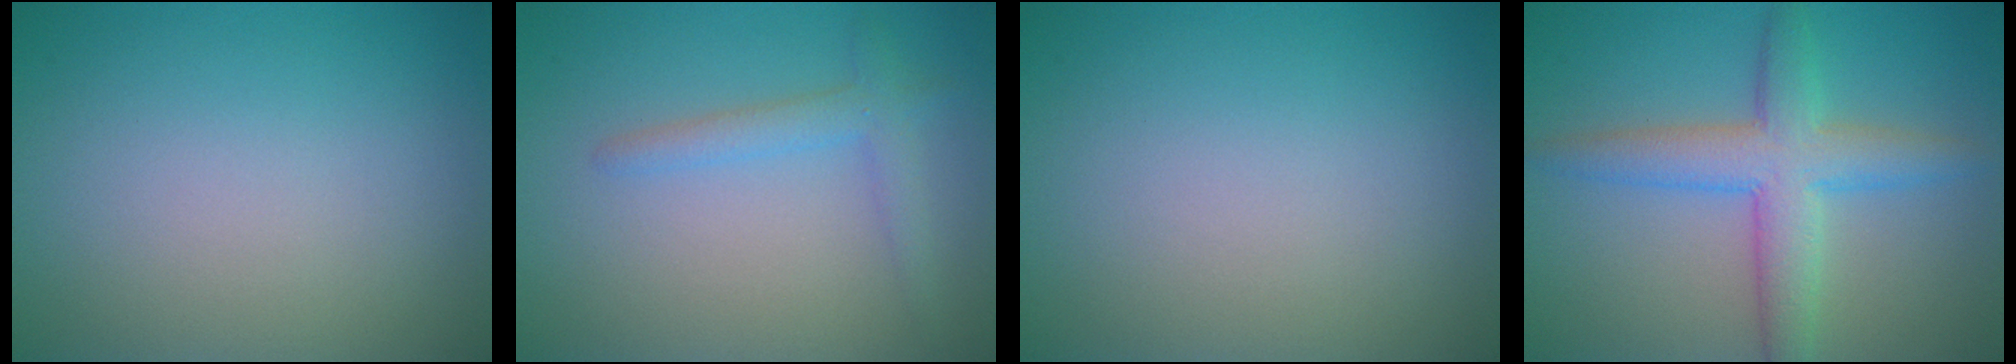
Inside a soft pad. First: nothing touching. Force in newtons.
{"total": 2.2, "press": 2.2, "slide": 0.1}
{"total": 0.0}
{"total": 5.3, "press": 5.3, "slide": 0.2}